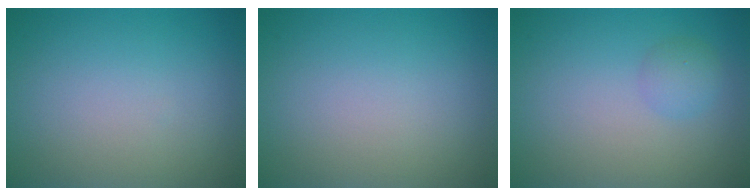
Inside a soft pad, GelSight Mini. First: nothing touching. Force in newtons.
{"total": 0.0}
{"total": 1.5, "press": 1.5, "slide": 0.0}